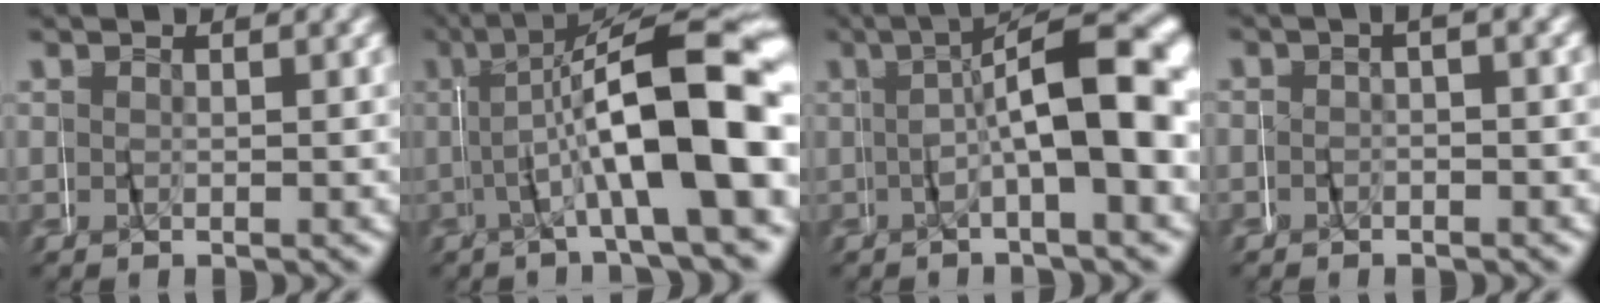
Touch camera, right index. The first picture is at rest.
{"total": 13.5, "force": [0.4, 5.3, 12.4], "torque": [-0.180, 0.009, 0.007]}
{"total": 11.3, "force": [0.8, 4.4, 10.4], "torque": [-0.114, 0.025, -0.001]}
{"total": 1.0, "force": [-0.5, 0.2, 0.9], "torque": [-0.017, 0.010, -0.015]}